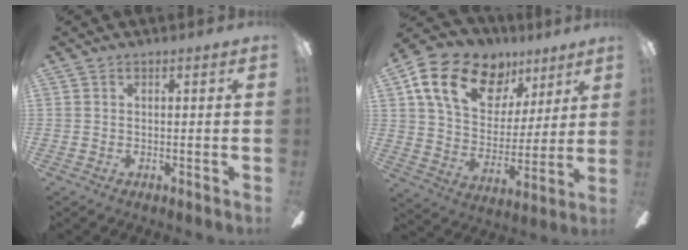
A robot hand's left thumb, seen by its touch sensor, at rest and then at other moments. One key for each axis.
{"total": 19.6, "fx": 10.4, "fy": 12.7, "fz": 10.7, "tx": -0.177, "ty": -0.036, "tz": 0.188}